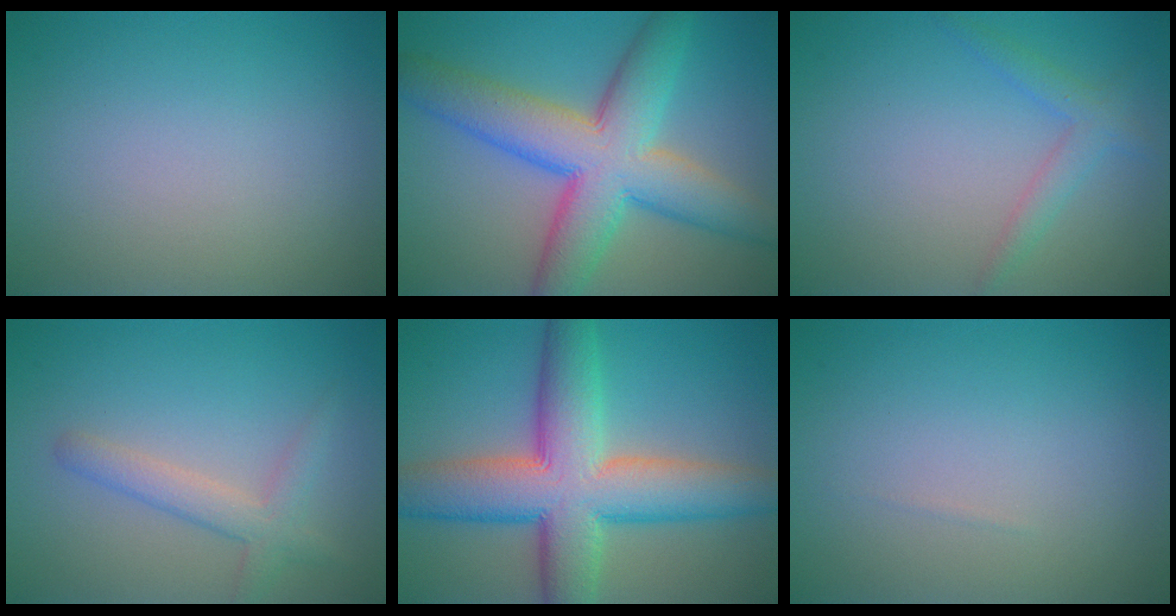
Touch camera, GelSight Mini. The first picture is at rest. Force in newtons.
{"total": 10.0, "press": 10.0, "slide": 0.2}
{"total": 2.0, "press": 2.0, "slide": 0.1}
{"total": 2.7, "press": 2.7, "slide": 0.1}
{"total": 11.0, "press": 11.0, "slide": 0.3}
{"total": 0.0}